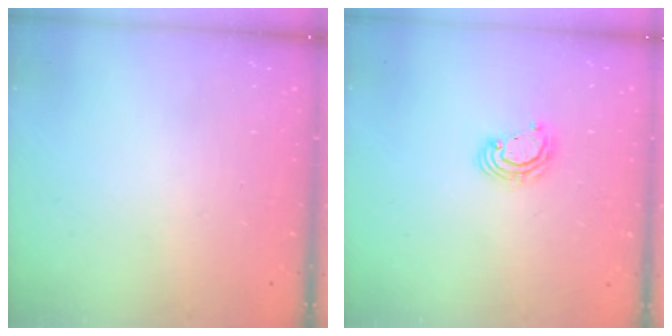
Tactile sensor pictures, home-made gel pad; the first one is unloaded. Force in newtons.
{"total": 4.6, "press": 4.6, "slide": 0.2}